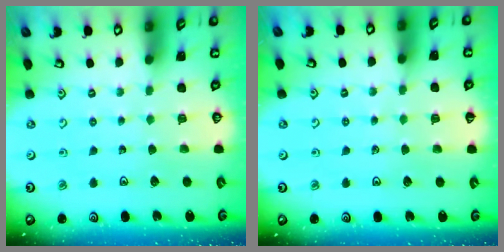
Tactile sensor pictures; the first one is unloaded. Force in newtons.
{"total": 2.5, "press": 2.5, "slide": 0.5}